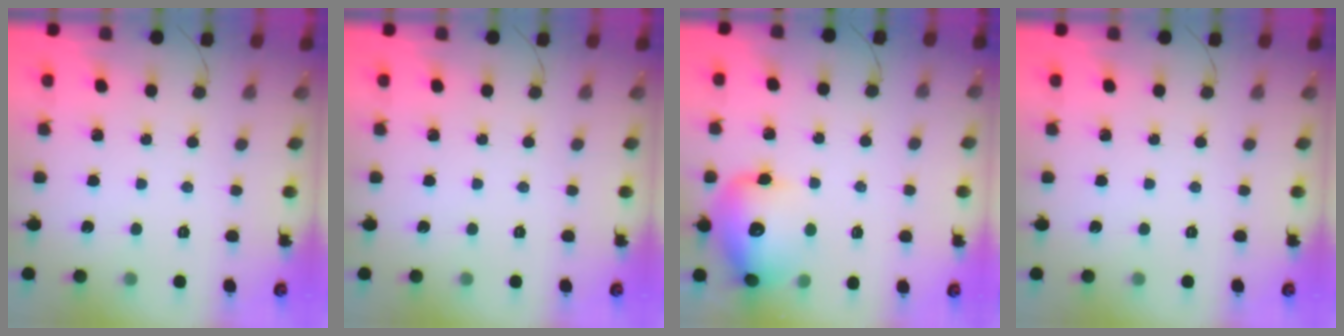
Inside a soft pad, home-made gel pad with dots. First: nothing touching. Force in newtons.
{"total": 0.0}
{"total": 15.8, "press": 15.7, "slide": 2.0}
{"total": 0.0}